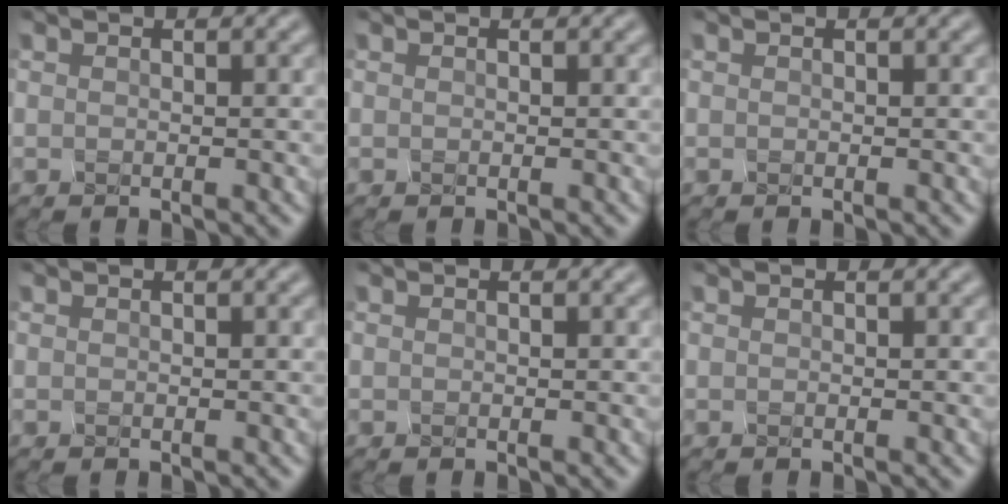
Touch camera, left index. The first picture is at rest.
{"total": 0.0}
{"total": 0.0}
{"total": 0.0}
{"total": 0.0}
{"total": 0.0}